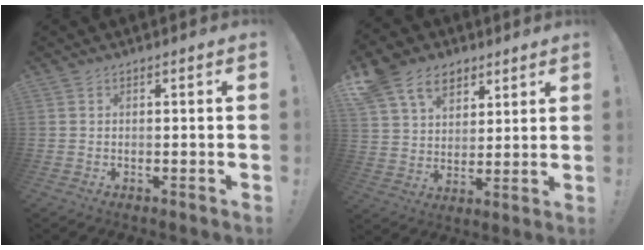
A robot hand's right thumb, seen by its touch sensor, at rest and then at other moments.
{"total": 14.4, "force": [8.0, 10.5, 5.9], "torque": [-0.104, -0.036, 0.157]}